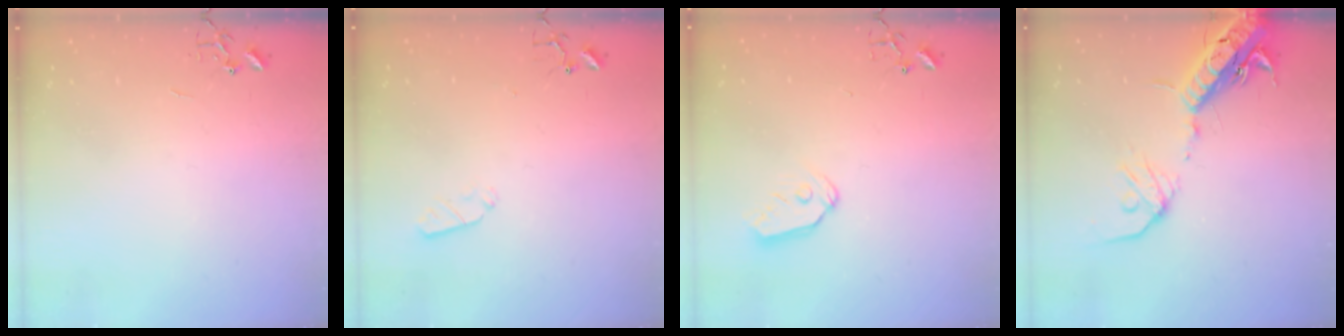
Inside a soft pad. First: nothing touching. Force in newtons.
{"total": 3.6, "press": 3.5, "slide": 0.6}
{"total": 7.7, "press": 7.7, "slide": 0.4}
{"total": 17.9, "press": 17.4, "slide": 4.3}